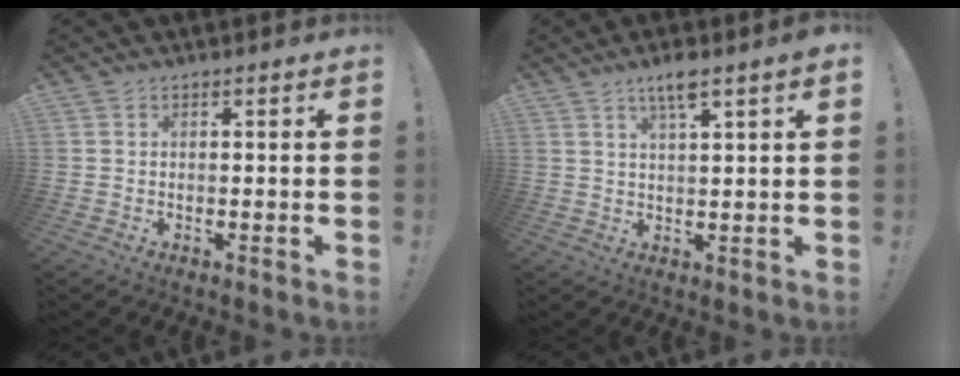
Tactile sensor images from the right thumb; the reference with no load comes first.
{"total": 5.4, "force": [3.2, 0.6, 4.3], "torque": [-0.072, -0.008, 0.050]}